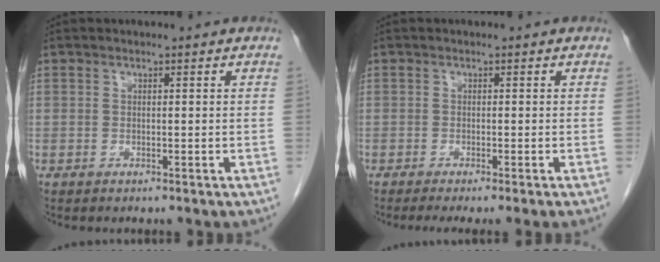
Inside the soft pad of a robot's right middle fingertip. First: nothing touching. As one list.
[{"total": 4.0, "force": [-3.2, -0.7, 2.3], "torque": [-0.022, -0.008, -0.047]}]